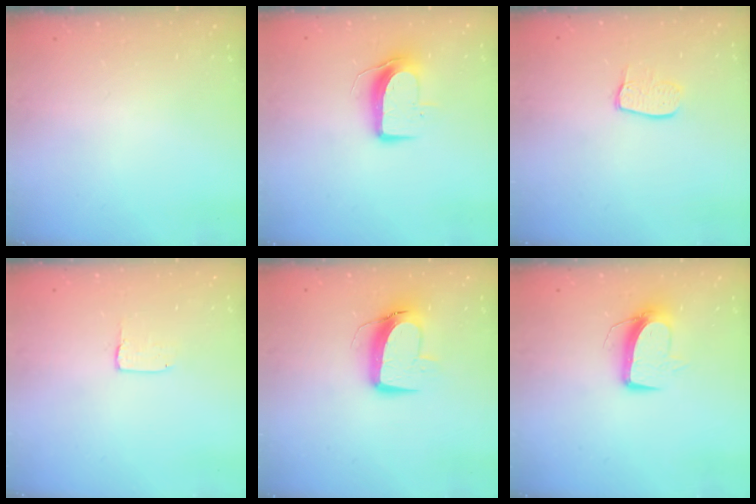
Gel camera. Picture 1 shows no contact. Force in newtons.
{"total": 9.0, "press": 9.0, "slide": 0.6}
{"total": 7.5, "press": 7.5, "slide": 0.6}
{"total": 2.0, "press": 2.0, "slide": 0.0}
{"total": 11.2, "press": 11.1, "slide": 1.2}
{"total": 10.0, "press": 10.0, "slide": 0.3}